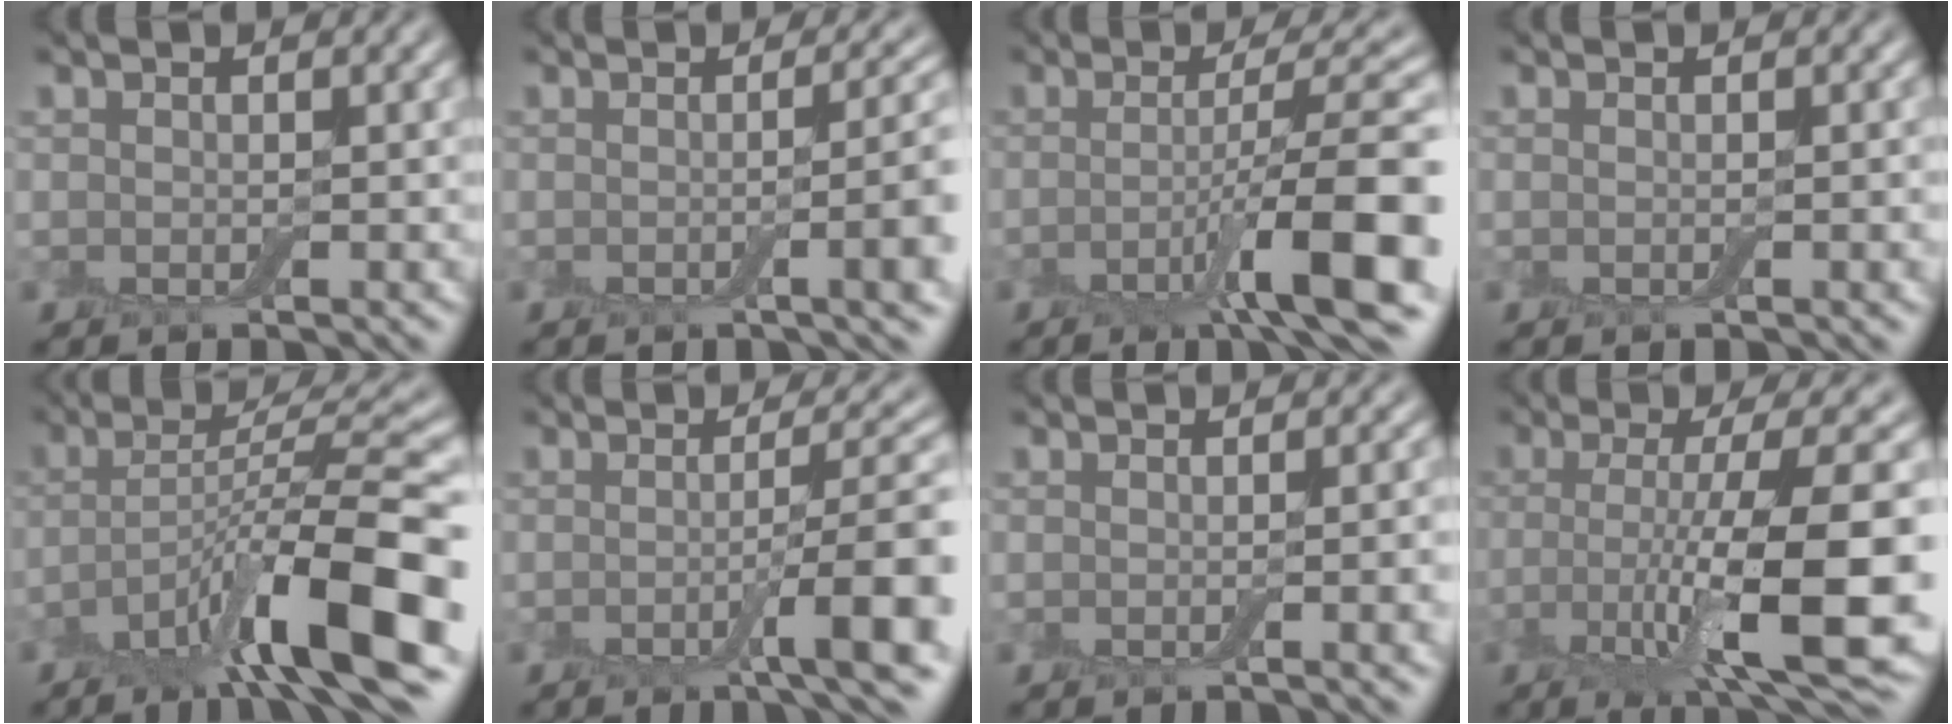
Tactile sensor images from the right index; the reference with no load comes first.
{"total": 5.1, "force": [-0.4, 1.4, 4.9], "torque": [-0.055, 0.003, -0.006]}
{"total": 9.0, "force": [-2.6, 1.3, 8.5], "torque": [-0.120, 0.004, -0.050]}
{"total": 1.5, "force": [-0.1, 0.4, 1.5], "torque": [-0.015, 0.001, -0.004]}
{"total": 11.9, "force": [-5.3, 2.3, 10.4], "torque": [-0.155, 0.011, -0.091]}
{"total": 6.6, "force": [-1.4, 1.2, 6.4], "torque": [-0.086, 0.002, -0.024]}
{"total": 3.2, "force": [-0.3, 1.0, 3.0], "torque": [-0.020, 0.005, -0.005]}
{"total": 11.1, "force": [-2.7, 2.5, 10.5], "torque": [-0.161, -0.011, -0.043]}